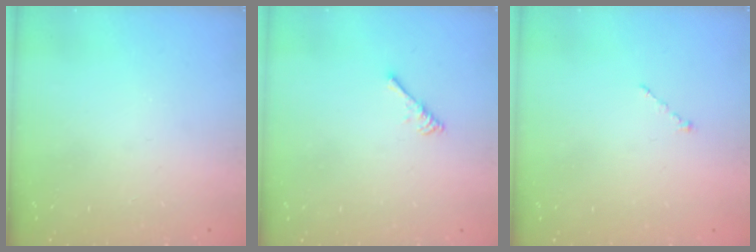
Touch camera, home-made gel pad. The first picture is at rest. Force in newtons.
{"total": 2.7, "press": 2.6, "slide": 0.5}
{"total": 1.0, "press": 0.9, "slide": 0.3}